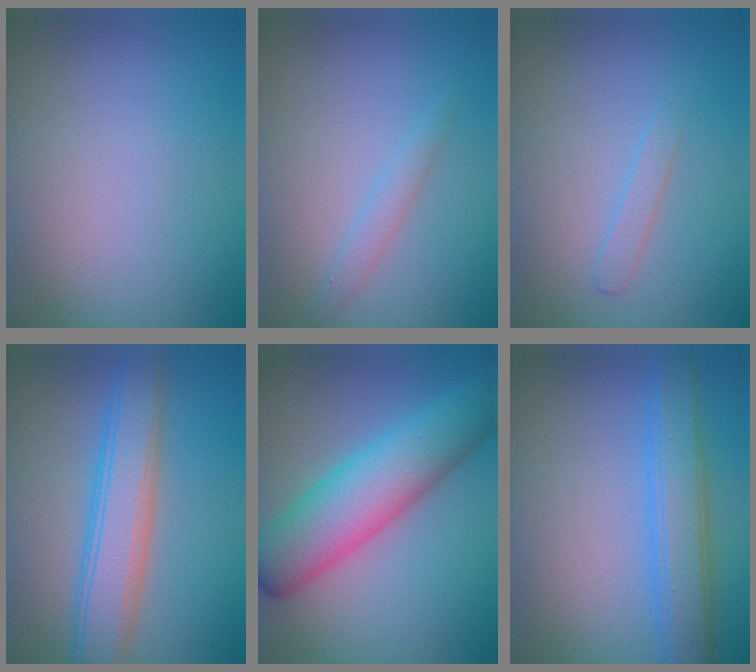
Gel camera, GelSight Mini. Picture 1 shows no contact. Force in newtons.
{"total": 1.4, "press": 1.4, "slide": 0.1}
{"total": 1.2, "press": 1.2, "slide": 0.0}
{"total": 5.9, "press": 5.9, "slide": 0.4}
{"total": 8.3, "press": 8.3, "slide": 0.2}
{"total": 4.5, "press": 4.5, "slide": 0.2}